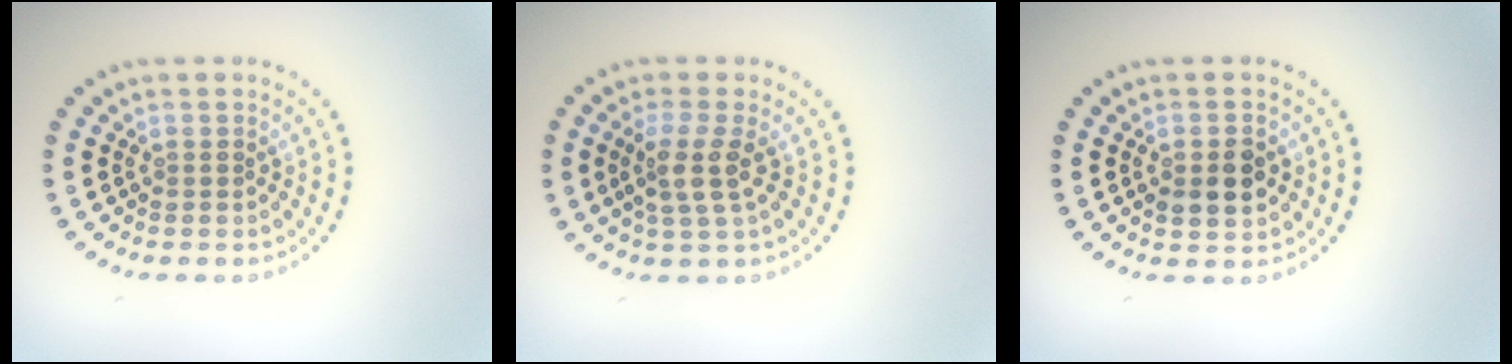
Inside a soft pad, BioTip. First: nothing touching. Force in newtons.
{"total": 2.9, "press": 2.4, "slide": 1.6}
{"total": 2.9, "press": 2.9, "slide": 0.2}